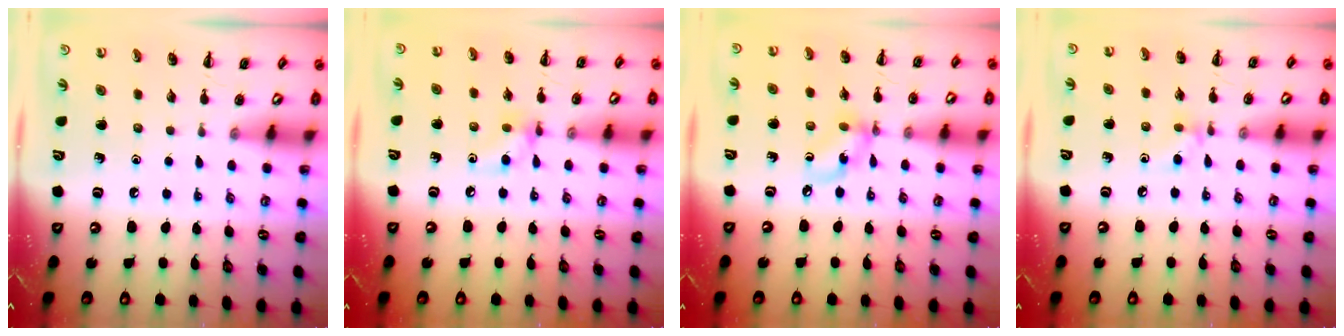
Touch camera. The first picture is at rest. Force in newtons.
{"total": 6.1, "press": 6.1, "slide": 0.5}
{"total": 7.4, "press": 7.4, "slide": 0.9}
{"total": 5.3, "press": 4.9, "slide": 2.1}